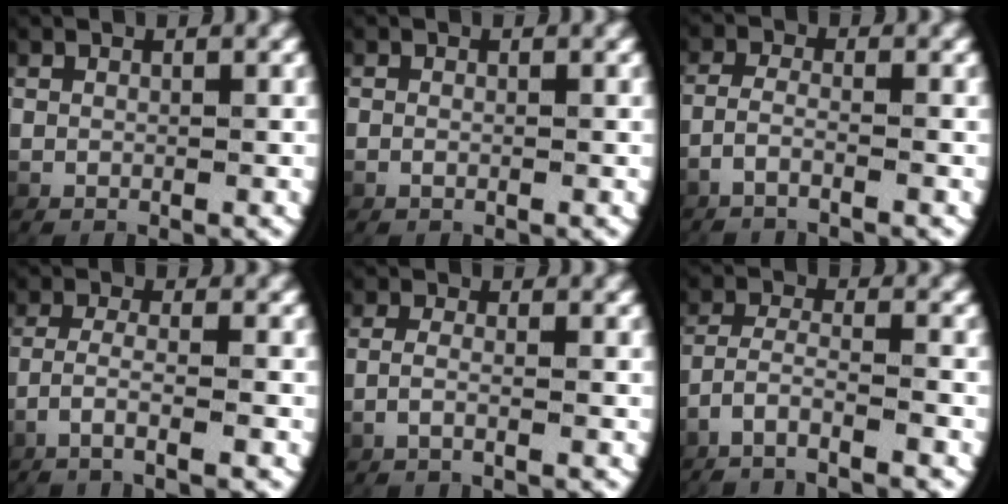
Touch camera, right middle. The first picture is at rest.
{"total": 0.7, "force": [-0.4, 0.4, 0.4], "torque": [-0.018, -0.001, -0.006]}
{"total": 2.4, "force": [-1.7, 0.4, 1.7], "torque": [-0.051, -0.011, -0.026]}
{"total": 3.4, "force": [-2.3, 0.3, 2.5], "torque": [-0.064, -0.014, -0.033]}
{"total": 1.8, "force": [-0.9, 0.0, 1.5], "torque": [-0.047, -0.009, -0.011]}
{"total": 4.8, "force": [-3.8, 1.6, 2.5], "torque": [-0.075, -0.029, -0.053]}